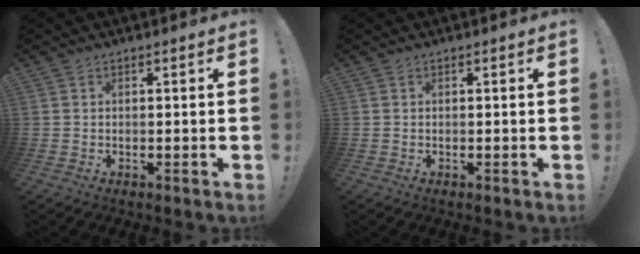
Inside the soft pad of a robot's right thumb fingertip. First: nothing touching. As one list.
[{"total": 0.0}]